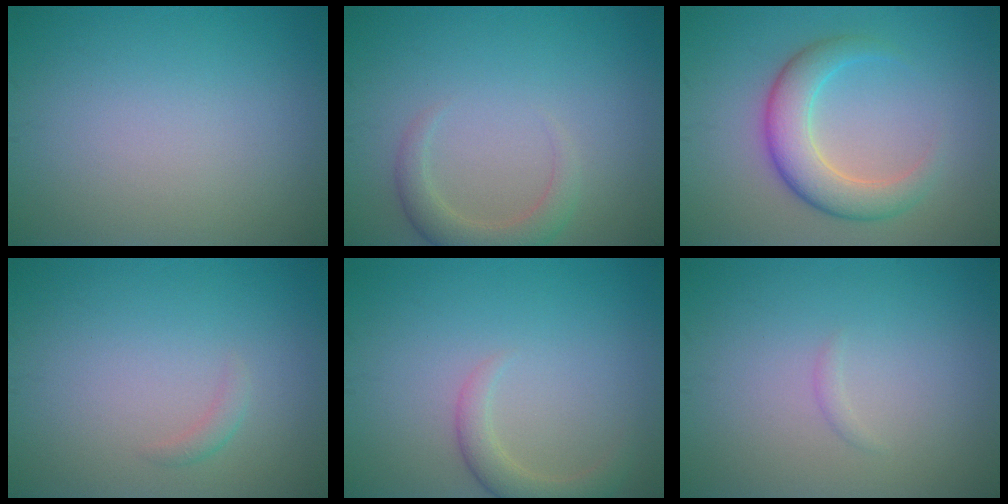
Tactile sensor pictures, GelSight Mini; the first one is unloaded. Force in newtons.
{"total": 2.8, "press": 2.8, "slide": 0.4}
{"total": 5.0, "press": 5.0, "slide": 0.3}
{"total": 0.9, "press": 0.9, "slide": 0.0}
{"total": 2.6, "press": 2.5, "slide": 0.4}
{"total": 0.5, "press": 0.5, "slide": 0.0}